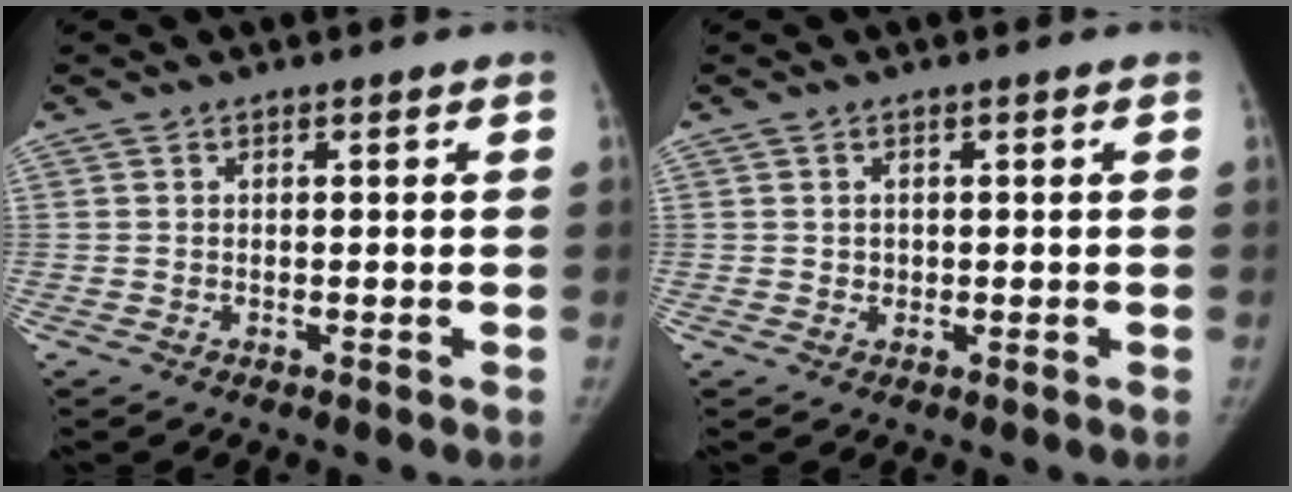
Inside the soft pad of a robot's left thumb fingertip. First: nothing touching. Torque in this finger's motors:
{"motor_torque": [-0.18, -0.35, -0.06, 0.28, 0.01]}